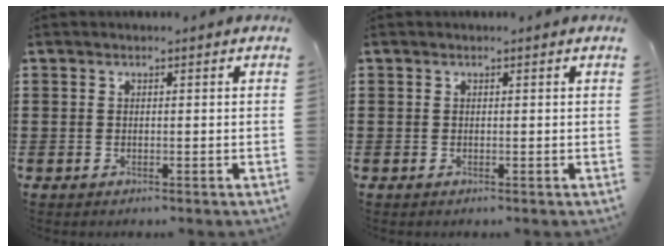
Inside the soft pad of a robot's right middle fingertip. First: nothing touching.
{"total": 0.0}